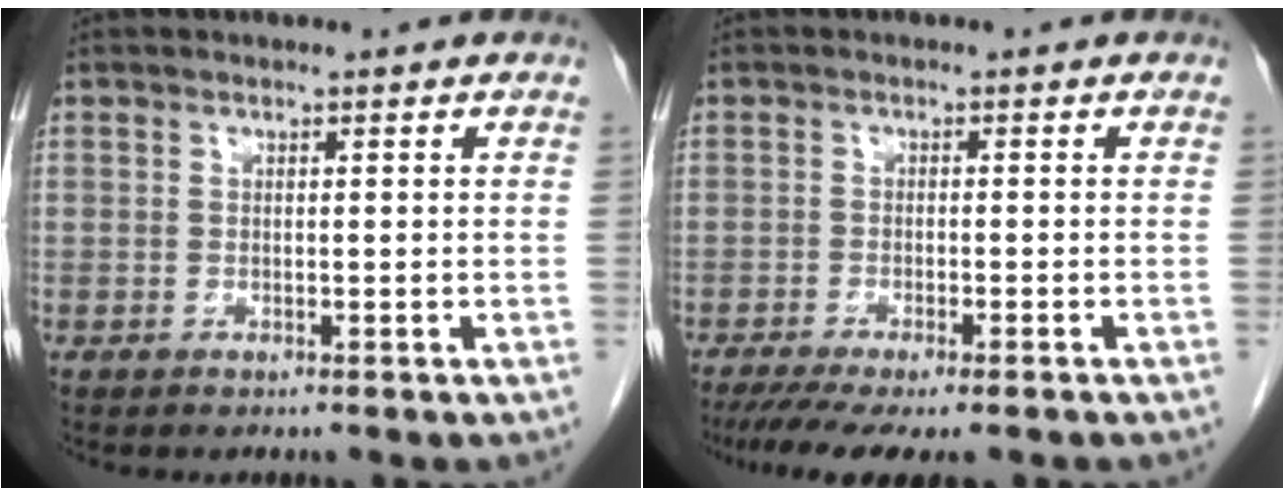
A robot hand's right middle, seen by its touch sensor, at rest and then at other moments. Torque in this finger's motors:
{"motor_torque": [1.14, -0.99, 0.25, 0.05]}